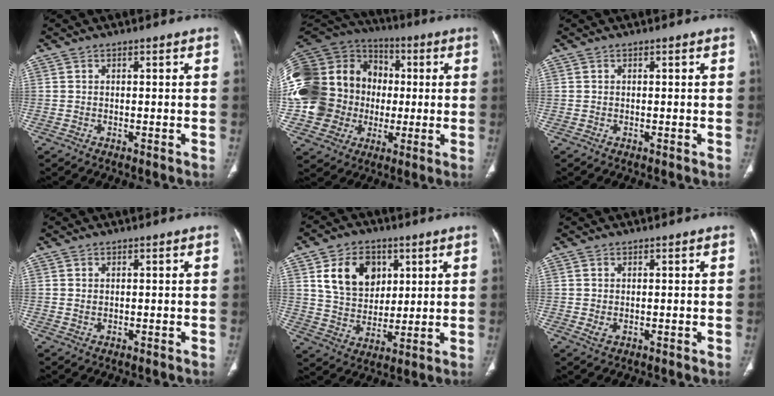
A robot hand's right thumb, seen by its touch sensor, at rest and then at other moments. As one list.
[{"total": 29.2, "force": [-0.2, 24.1, 16.5], "torque": [-0.360, 0.050, 0.006]}, {"total": 0.0}, {"total": 1.0, "force": [0.3, 0.7, 0.6], "torque": [-0.012, -0.001, 0.009]}, {"total": 13.1, "force": [4.9, 9.9, 7.2], "torque": [-0.078, -0.016, 0.094]}, {"total": 1.5, "force": [0.0, 0.9, 1.1], "torque": [-0.027, -0.004, 0.005]}]